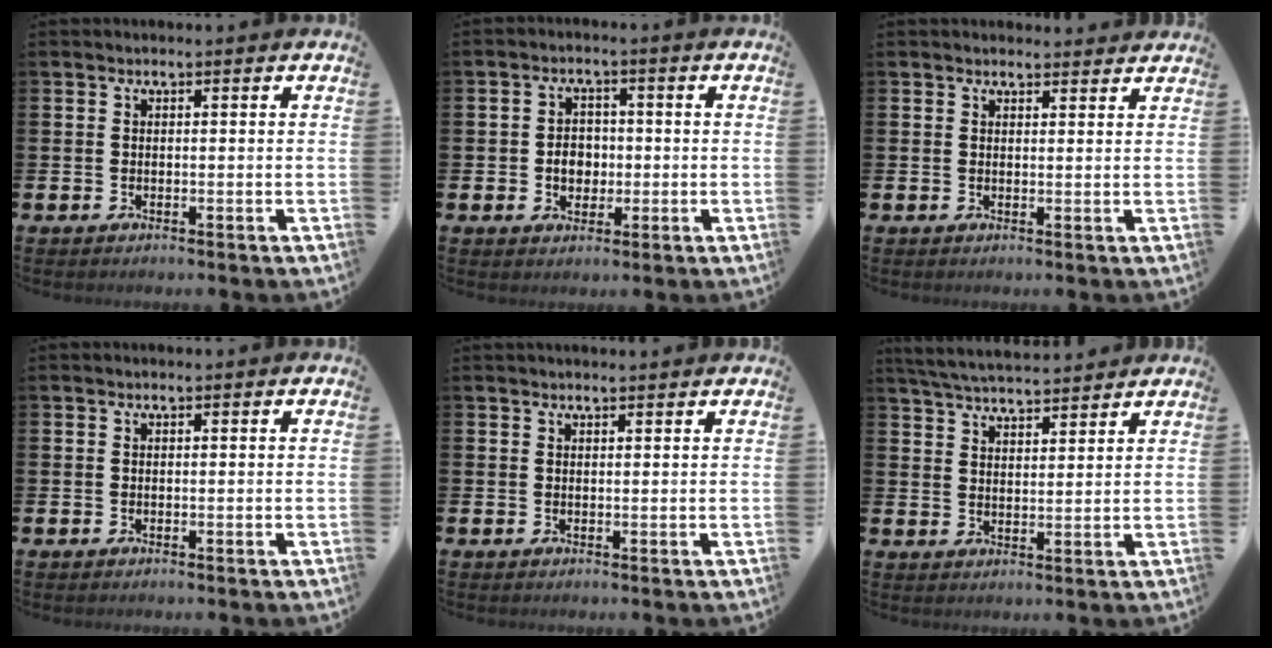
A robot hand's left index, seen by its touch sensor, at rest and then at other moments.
{"total": 3.6, "force": [-0.4, 2.9, 2.1], "torque": [-0.024, 0.000, -0.016]}
{"total": 1.8, "force": [1.7, 0.5, 0.0], "torque": [0.005, -0.005, 0.030]}
{"total": 0.0}
{"total": 1.0, "force": [0.9, 0.0, 0.2], "torque": [0.004, -0.004, 0.016]}
{"total": 5.1, "force": [5.0, 0.5, 0.6], "torque": [-0.022, -0.028, 0.089]}